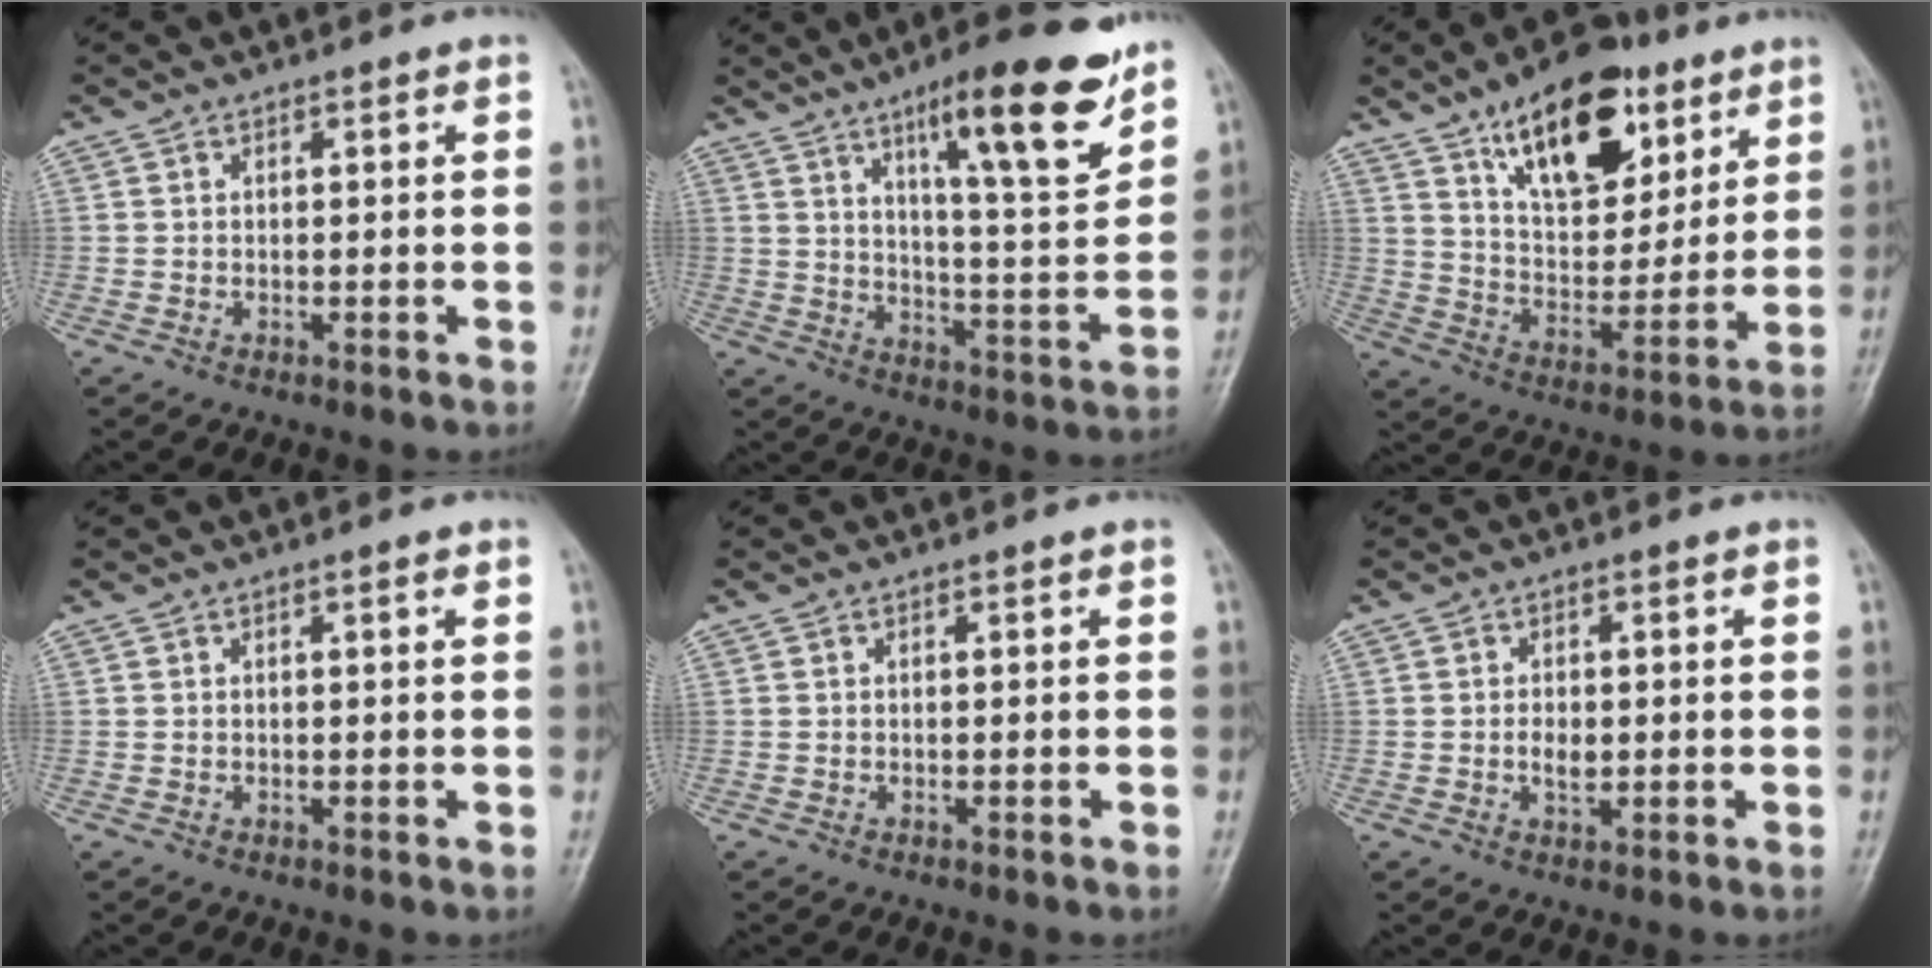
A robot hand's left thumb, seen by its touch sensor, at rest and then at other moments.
{"total": 18.0, "force": [11.2, 3.6, 13.5], "torque": [-0.176, -0.064, 0.177]}
{"total": 19.9, "force": [11.2, 9.9, 13.1], "torque": [-0.152, -0.049, 0.188]}
{"total": 0.9, "force": [0.4, 0.1, 0.8], "torque": [-0.013, 0.001, 0.005]}
{"total": 0.0}
{"total": 3.0, "force": [-0.2, 1.8, 2.4], "torque": [-0.038, -0.001, -0.003]}